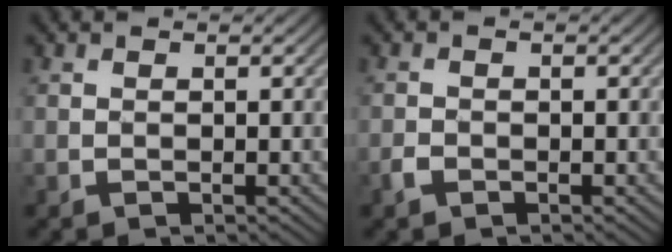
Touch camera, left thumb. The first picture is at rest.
{"total": 1.3, "force": [-1.1, 0.6, 0.1], "torque": [-0.005, 0.000, -0.024]}